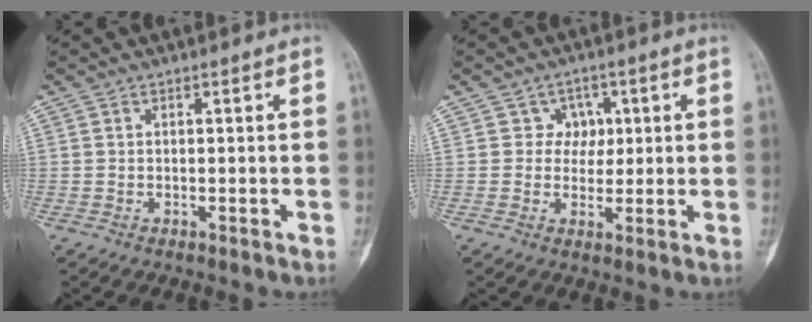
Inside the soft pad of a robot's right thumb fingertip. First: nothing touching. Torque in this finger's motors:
{"motor_torque": [0.04, 0.77, -0.06, 0.11, -0.12]}